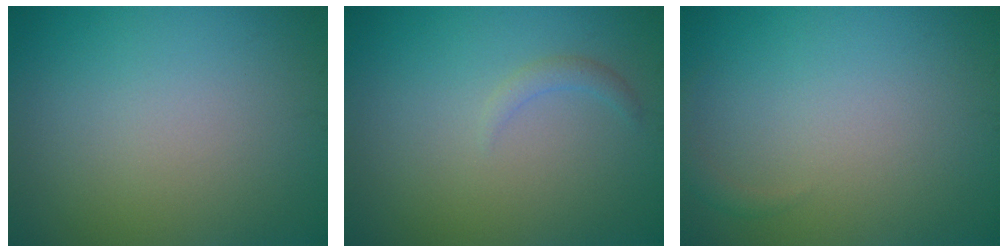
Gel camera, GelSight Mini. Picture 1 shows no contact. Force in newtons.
{"total": 1.0, "press": 1.0, "slide": 0.2}
{"total": 0.9, "press": 0.9, "slide": 0.1}